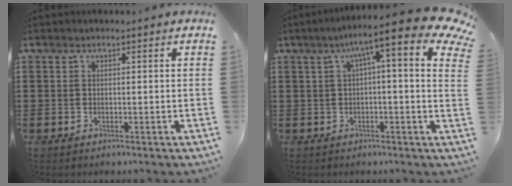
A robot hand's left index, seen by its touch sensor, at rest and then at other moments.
{"total": 8.4, "force": [4.2, 0.8, 7.3], "torque": [-0.125, -0.028, 0.064]}